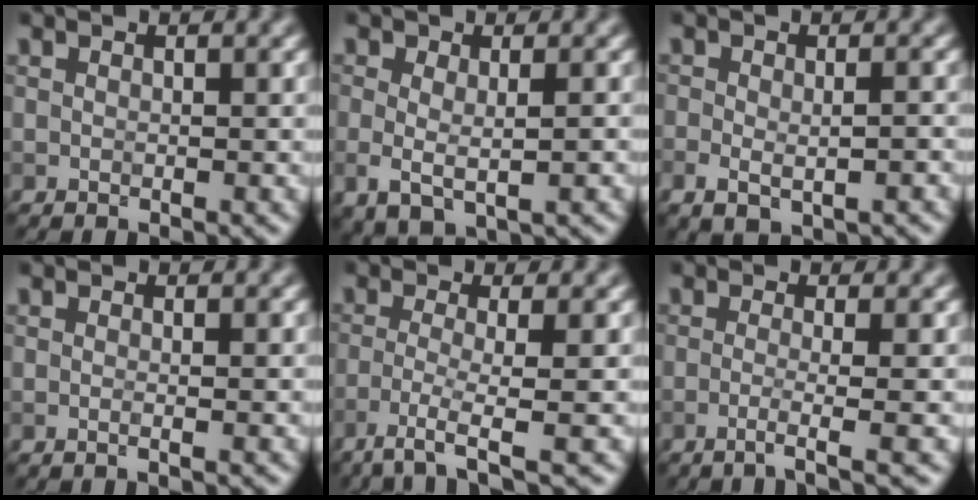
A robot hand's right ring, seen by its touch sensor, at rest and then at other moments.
{"total": 3.3, "force": [-0.2, 2.1, 2.6], "torque": [-0.052, -0.011, -0.001]}
{"total": 3.3, "force": [-1.2, 1.9, 2.5], "torque": [-0.035, 0.000, -0.012]}
{"total": 1.2, "force": [0.0, 0.6, 1.0], "torque": [-0.001, -0.009, -0.015]}
{"total": 3.8, "force": [-2.1, 0.5, 3.2], "torque": [-0.058, -0.006, -0.051]}
{"total": 3.0, "force": [-1.1, 0.6, 2.7], "torque": [-0.037, 0.000, -0.036]}